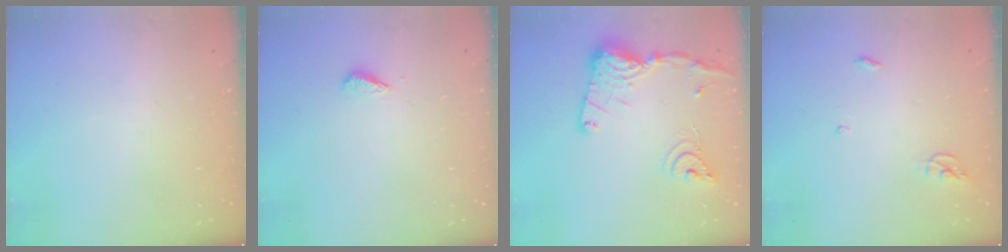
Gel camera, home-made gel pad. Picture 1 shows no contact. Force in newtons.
{"total": 2.7, "press": 2.7, "slide": 0.6}
{"total": 17.9, "press": 17.8, "slide": 1.6}
{"total": 3.8, "press": 3.7, "slide": 0.2}